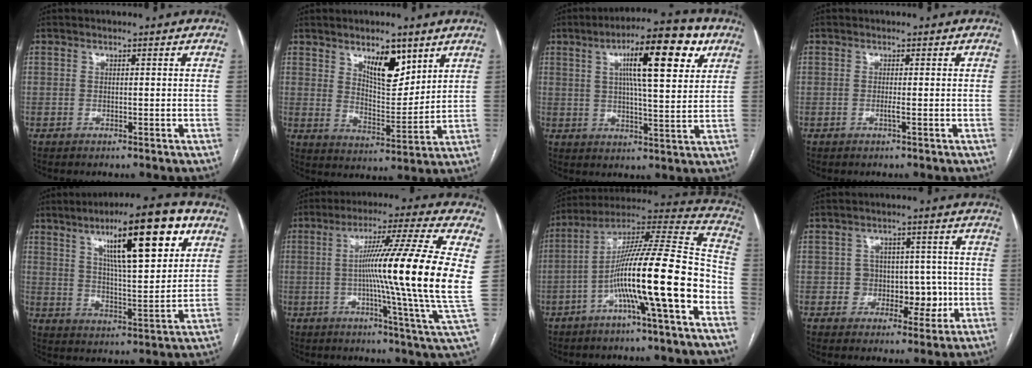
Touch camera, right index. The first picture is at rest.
{"total": 8.6, "force": [5.1, 3.3, 6.1], "torque": [-0.098, -0.008, 0.091]}
{"total": 14.2, "force": [5.9, 2.5, 12.7], "torque": [-0.196, 0.019, 0.084]}
{"total": 0.8, "force": [-0.3, -0.2, 0.7], "torque": [-0.014, -0.001, -0.006]}
{"total": 17.1, "force": [8.2, 2.9, 14.7], "torque": [-0.224, 0.008, 0.126]}
{"total": 20.4, "force": [1.6, -2.4, 20.2], "torque": [-0.286, -0.004, 0.006]}
{"total": 19.2, "force": [-6.4, 0.4, 18.1], "torque": [-0.302, 0.015, -0.114]}
{"total": 6.2, "force": [-0.7, 5.7, 2.4], "torque": [-0.008, 0.029, -0.003]}